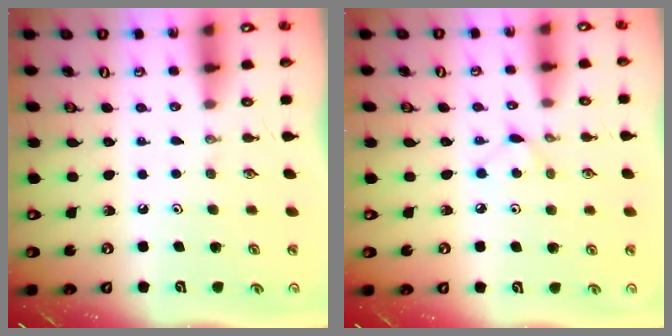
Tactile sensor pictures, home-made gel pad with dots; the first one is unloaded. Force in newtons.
{"total": 4.1, "press": 4.0, "slide": 0.6}